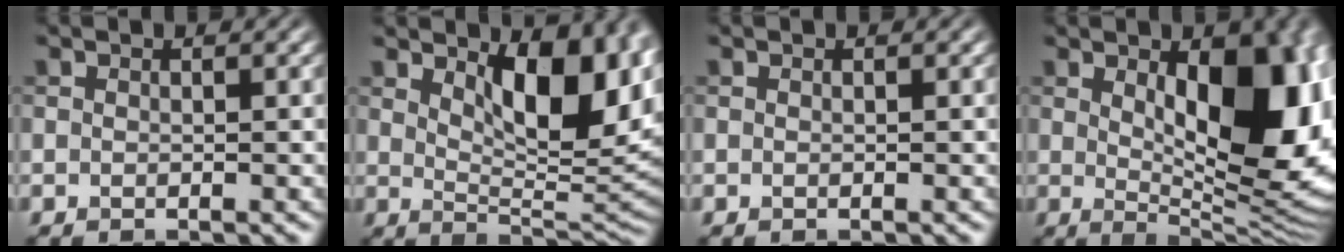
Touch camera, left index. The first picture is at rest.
{"total": 10.5, "force": [3.8, 4.3, 8.8], "torque": [-0.123, -0.002, 0.061]}
{"total": 0.0}
{"total": 13.2, "force": [1.4, 5.8, 11.7], "torque": [-0.136, -0.009, 0.030]}